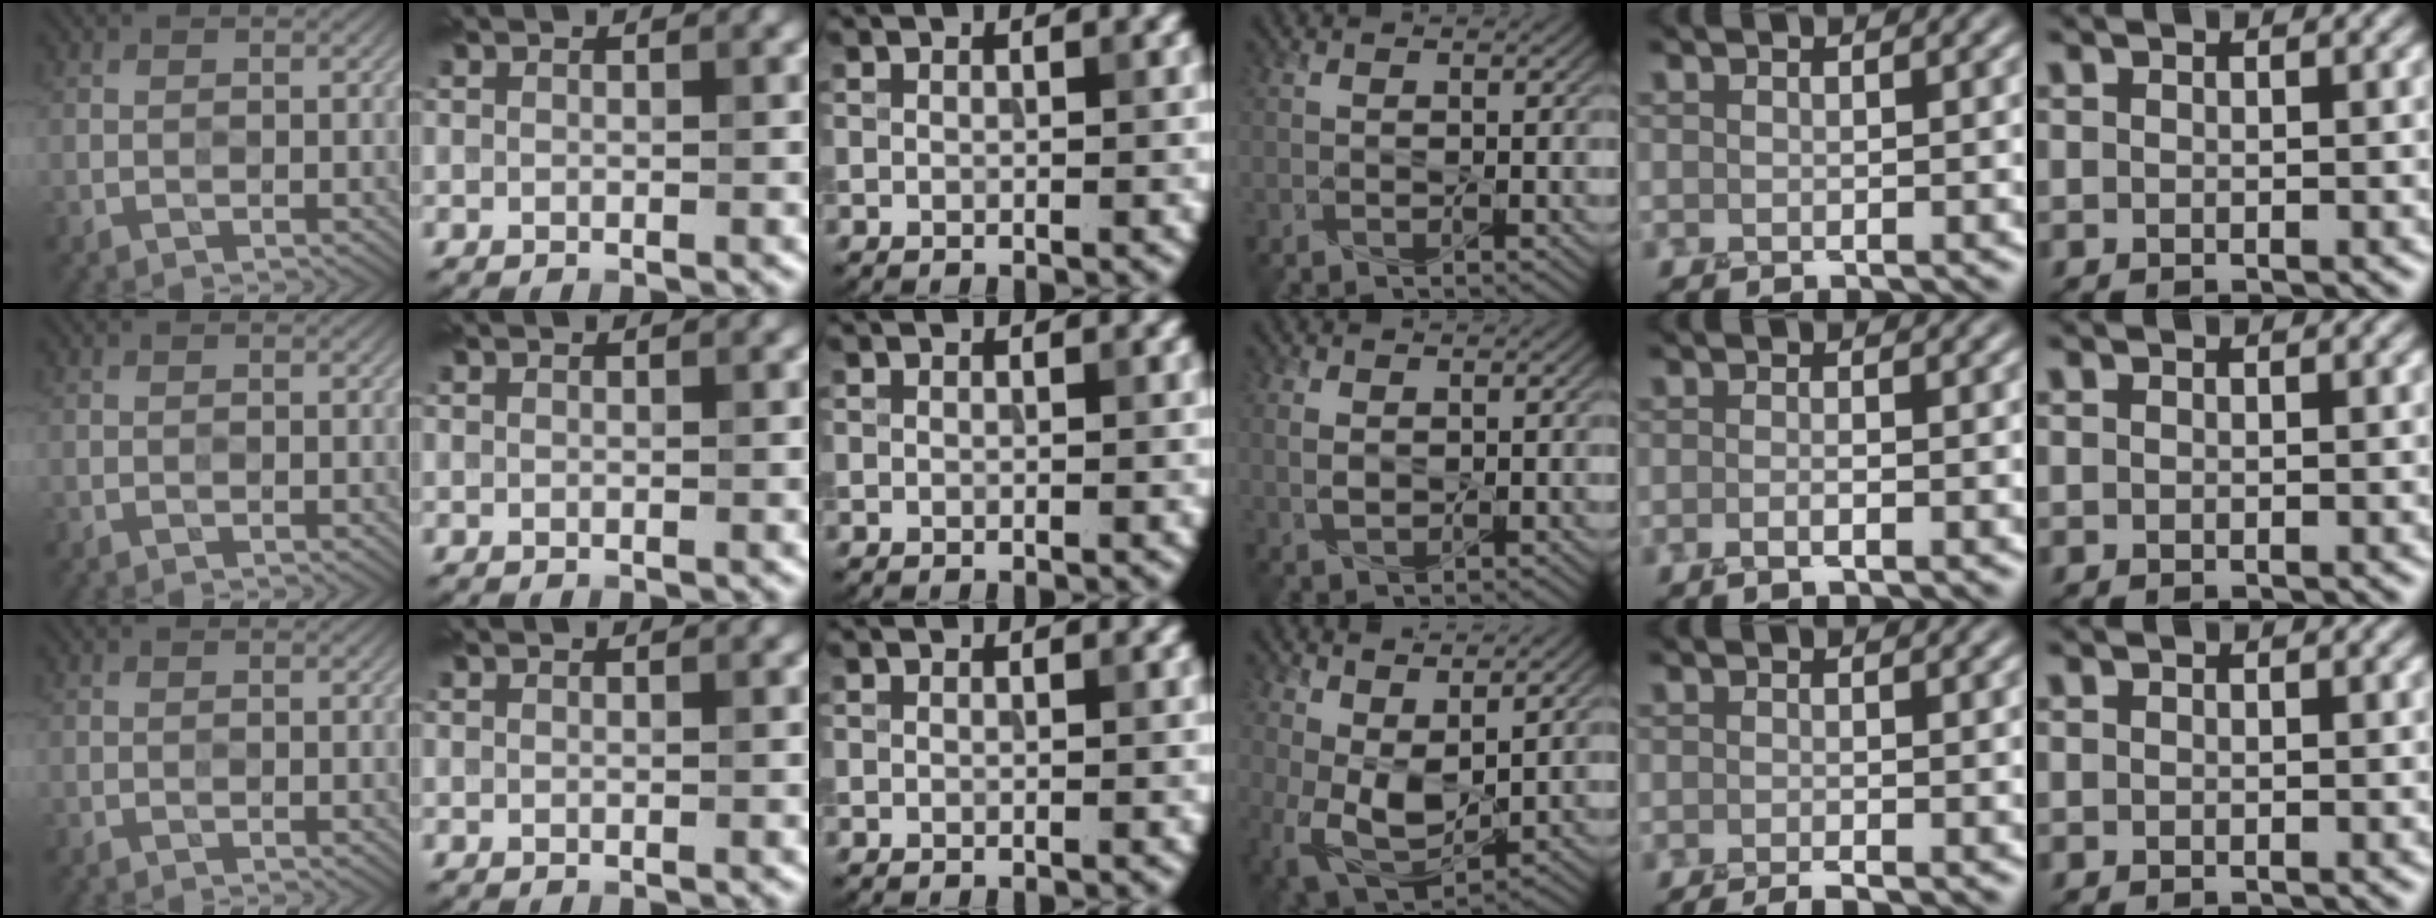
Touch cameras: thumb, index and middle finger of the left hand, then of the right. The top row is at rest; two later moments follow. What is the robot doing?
{"motion": "squeeze", "object": "foam earplug"}